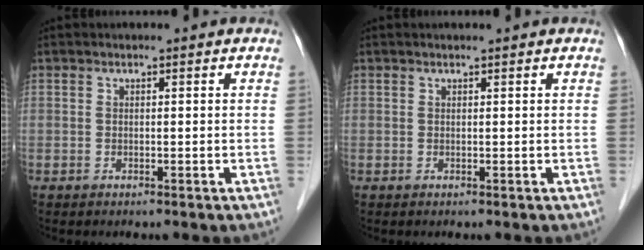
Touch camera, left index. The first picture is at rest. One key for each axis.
{"total": 0.6, "fx": 0.5, "fy": -0.1, "fz": 0.4, "tx": -0.007, "ty": 0.004, "tz": 0.010}